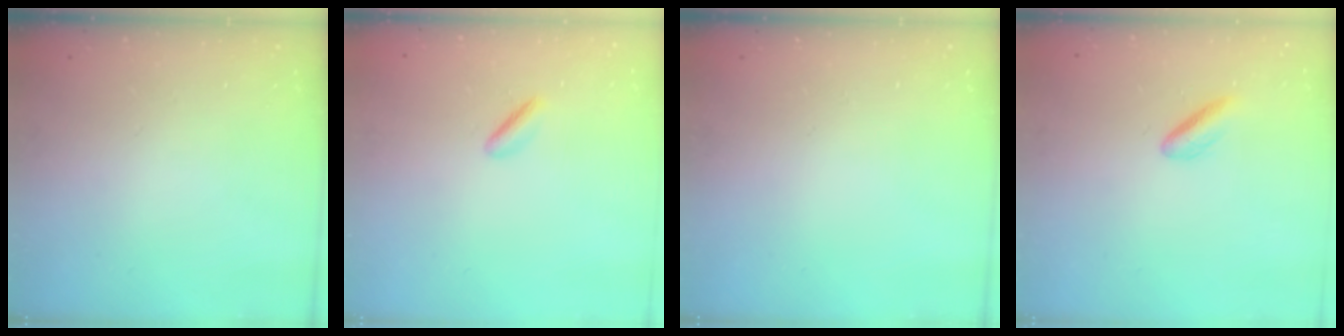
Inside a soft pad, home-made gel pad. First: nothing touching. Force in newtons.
{"total": 1.4, "press": 1.2, "slide": 0.7}
{"total": 0.0}
{"total": 2.7, "press": 2.6, "slide": 0.8}